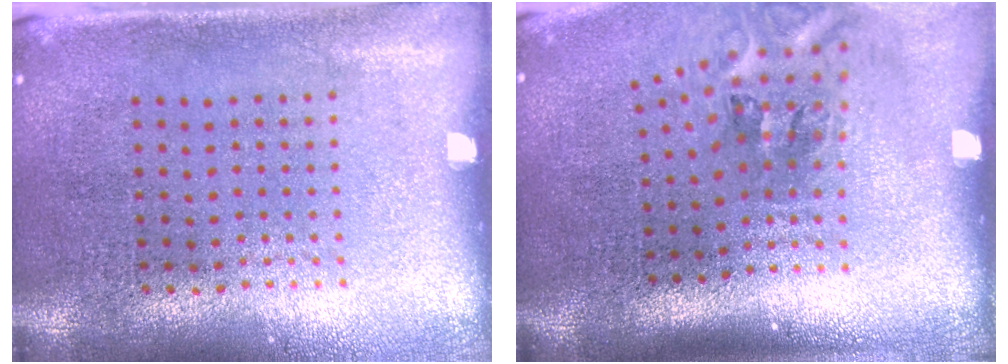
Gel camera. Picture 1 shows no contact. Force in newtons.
{"total": 2.2, "press": 1.3, "slide": 1.8}